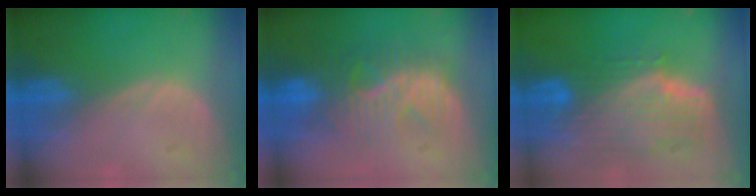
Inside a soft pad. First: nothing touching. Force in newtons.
{"total": 9.5, "press": 8.6, "slide": 4.1}
{"total": 10.6, "press": 9.2, "slide": 5.4}